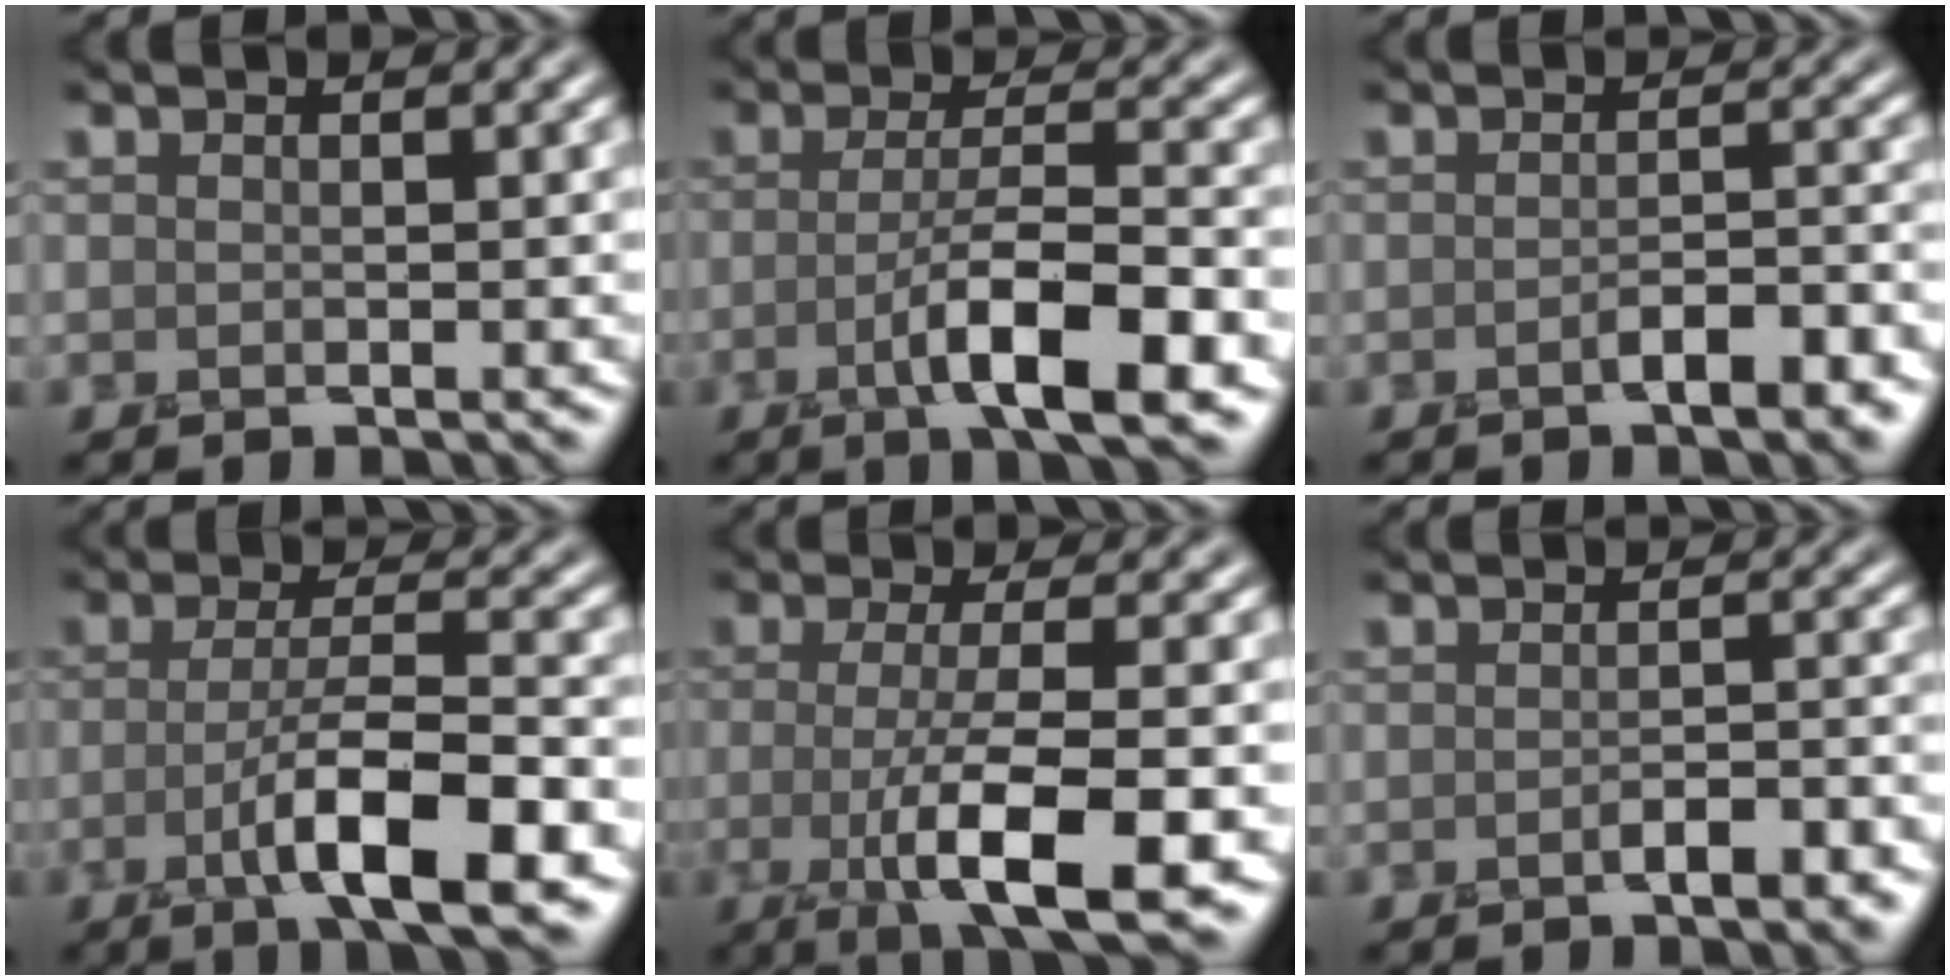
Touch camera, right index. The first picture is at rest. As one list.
[{"total": 7.1, "force": [-2.3, 1.5, 6.5], "torque": [-0.102, 0.010, -0.043]}, {"total": 3.4, "force": [-1.5, 1.1, 2.8], "torque": [-0.043, 0.003, -0.024]}, {"total": 7.7, "force": [-2.8, 1.7, 7.0], "torque": [-0.108, 0.009, -0.051]}, {"total": 8.1, "force": [-2.1, 1.9, 7.5], "torque": [-0.118, -0.005, -0.040]}, {"total": 2.6, "force": [-1.1, 0.9, 2.2], "torque": [-0.034, 0.002, -0.019]}]